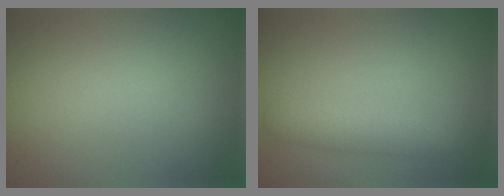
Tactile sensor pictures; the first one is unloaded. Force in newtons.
{"total": 2.4, "press": 2.4, "slide": 0.1}